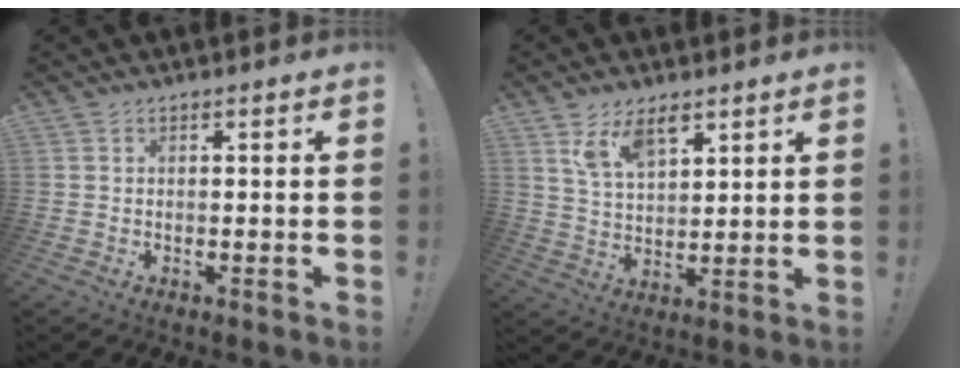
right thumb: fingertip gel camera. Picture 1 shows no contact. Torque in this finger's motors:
{"motor_torque": [-0.08, 1.23, 0.19, 0.07, 0.23]}